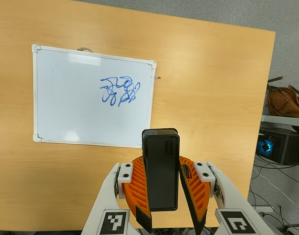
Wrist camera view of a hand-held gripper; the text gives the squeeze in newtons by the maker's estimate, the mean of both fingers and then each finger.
{"total": 7.2, "left": 7.4, "right": 7.0}